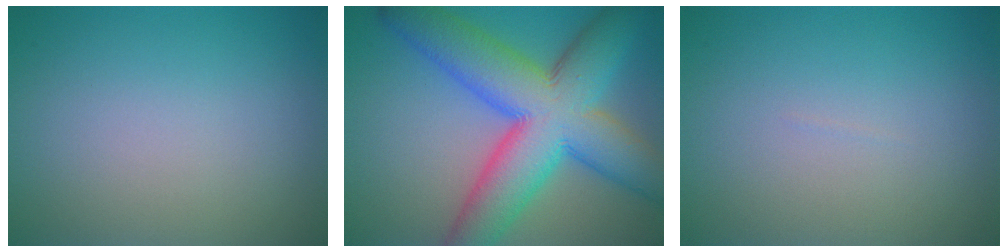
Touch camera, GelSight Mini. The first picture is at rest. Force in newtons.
{"total": 13.0, "press": 13.0, "slide": 0.3}
{"total": 0.0}